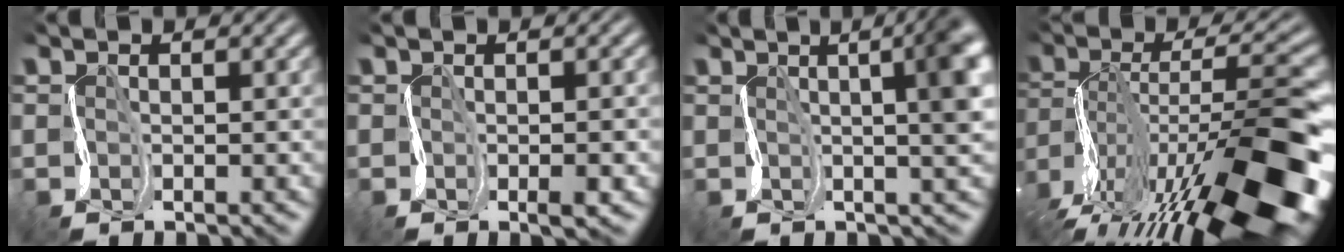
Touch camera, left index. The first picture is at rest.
{"total": 2.8, "force": [-0.5, 0.8, 2.7], "torque": [-0.032, 0.002, -0.005]}
{"total": 8.9, "force": [1.3, 3.5, 8.1], "torque": [-0.047, 0.028, 0.003]}
{"total": 16.3, "force": [-5.9, 6.6, 13.7], "torque": [-0.232, 0.021, -0.095]}